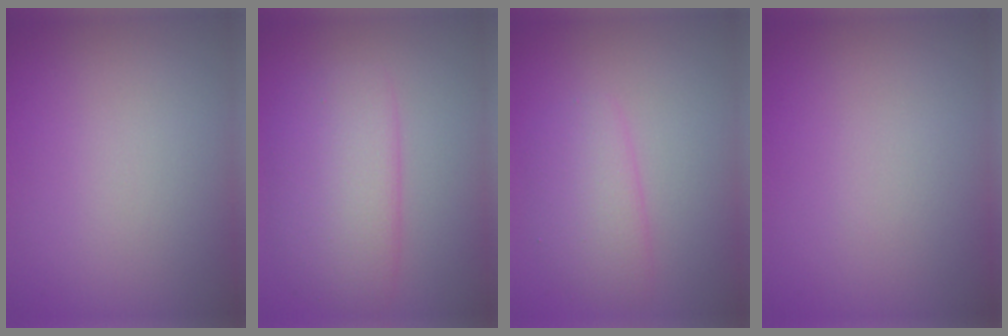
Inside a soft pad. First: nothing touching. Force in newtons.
{"total": 4.6, "press": 4.6, "slide": 0.1}
{"total": 2.8, "press": 2.8, "slide": 0.1}
{"total": 0.0}